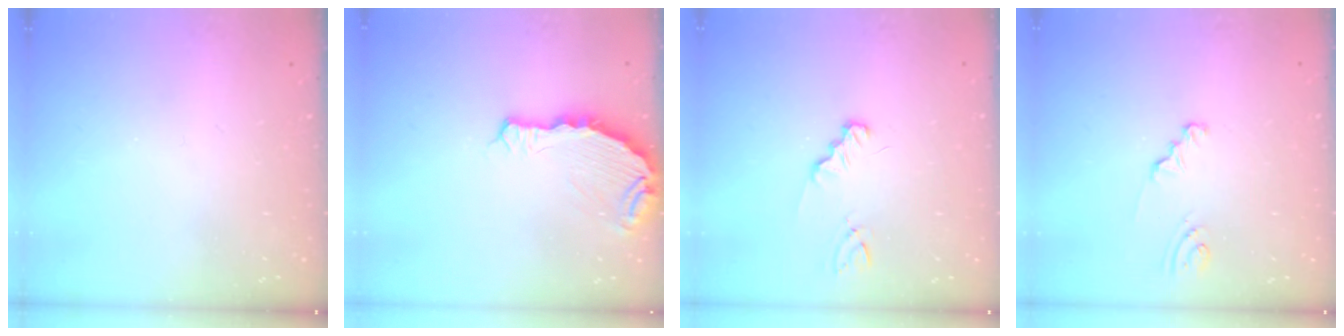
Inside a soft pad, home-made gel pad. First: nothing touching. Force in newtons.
{"total": 6.0, "press": 5.0, "slide": 3.3}
{"total": 1.3, "press": 1.3, "slide": 0.2}
{"total": 1.5, "press": 1.4, "slide": 0.1}